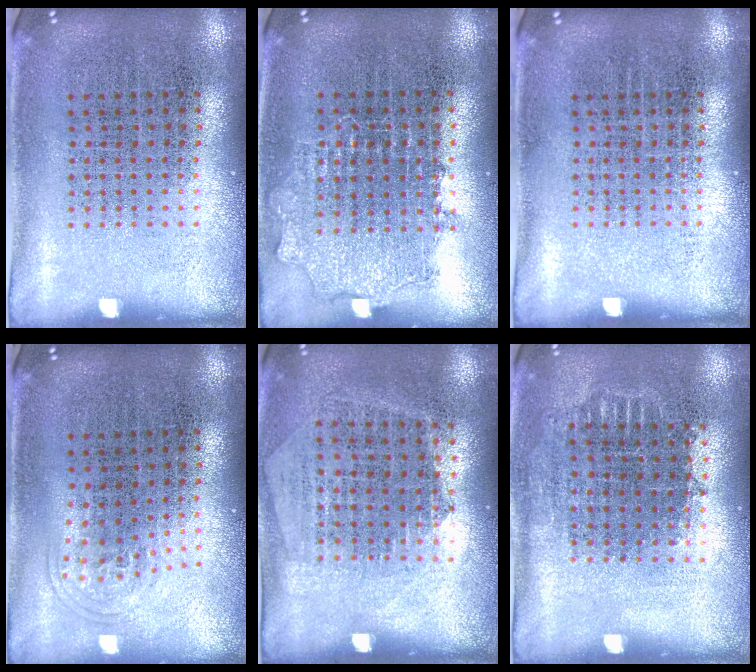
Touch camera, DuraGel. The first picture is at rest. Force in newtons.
{"total": 0.9, "press": 0.9, "slide": 0.2}
{"total": 0.0}
{"total": 1.1, "press": 0.7, "slide": 0.7}
{"total": 1.4, "press": 1.2, "slide": 0.6}
{"total": 0.7, "press": 0.7, "slide": 0.2}